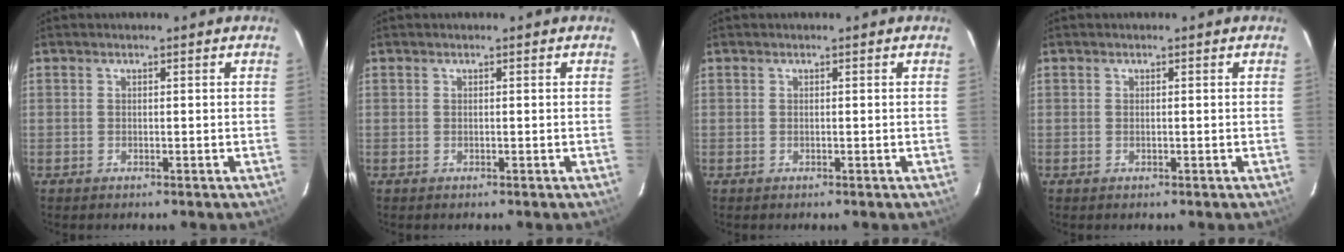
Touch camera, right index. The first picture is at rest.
{"total": 0.0}
{"total": 0.0}
{"total": 0.0}